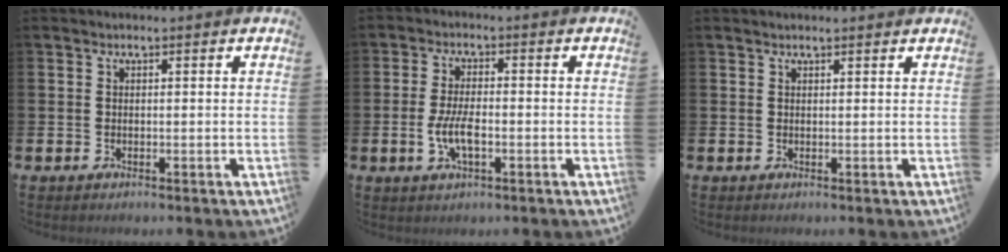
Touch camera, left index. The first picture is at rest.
{"total": 4.6, "force": [-1.1, 1.7, 4.2], "torque": [-0.084, 0.000, -0.024]}
{"total": 0.8, "force": [0.7, 0.0, 0.2], "torque": [0.005, -0.002, 0.011]}